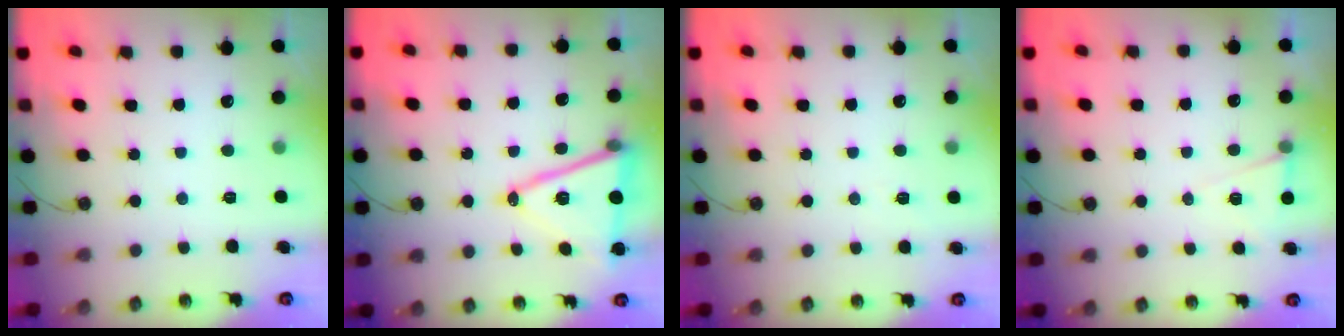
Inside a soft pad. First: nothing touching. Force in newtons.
{"total": 15.7, "press": 15.2, "slide": 3.7}
{"total": 2.4, "press": 1.7, "slide": 1.7}
{"total": 6.1, "press": 4.0, "slide": 4.7}